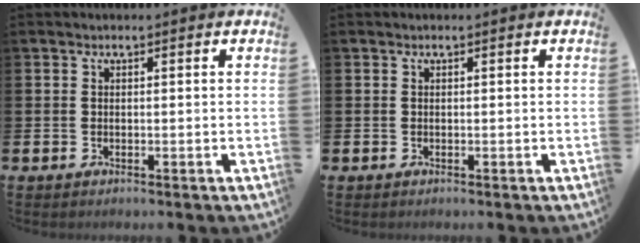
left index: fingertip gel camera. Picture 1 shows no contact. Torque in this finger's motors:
{"motor_torque": [-0.01, -0.01, 0.05, 0.00]}